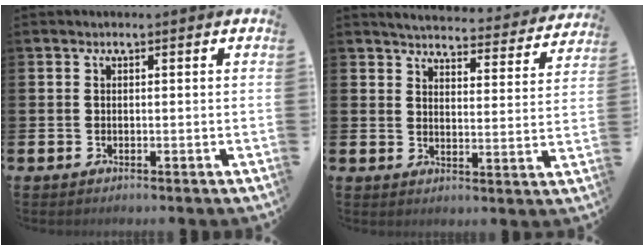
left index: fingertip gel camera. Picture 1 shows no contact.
{"total": 4.5, "force": [4.4, 0.5, 0.6], "torque": [-0.027, -0.036, 0.073]}